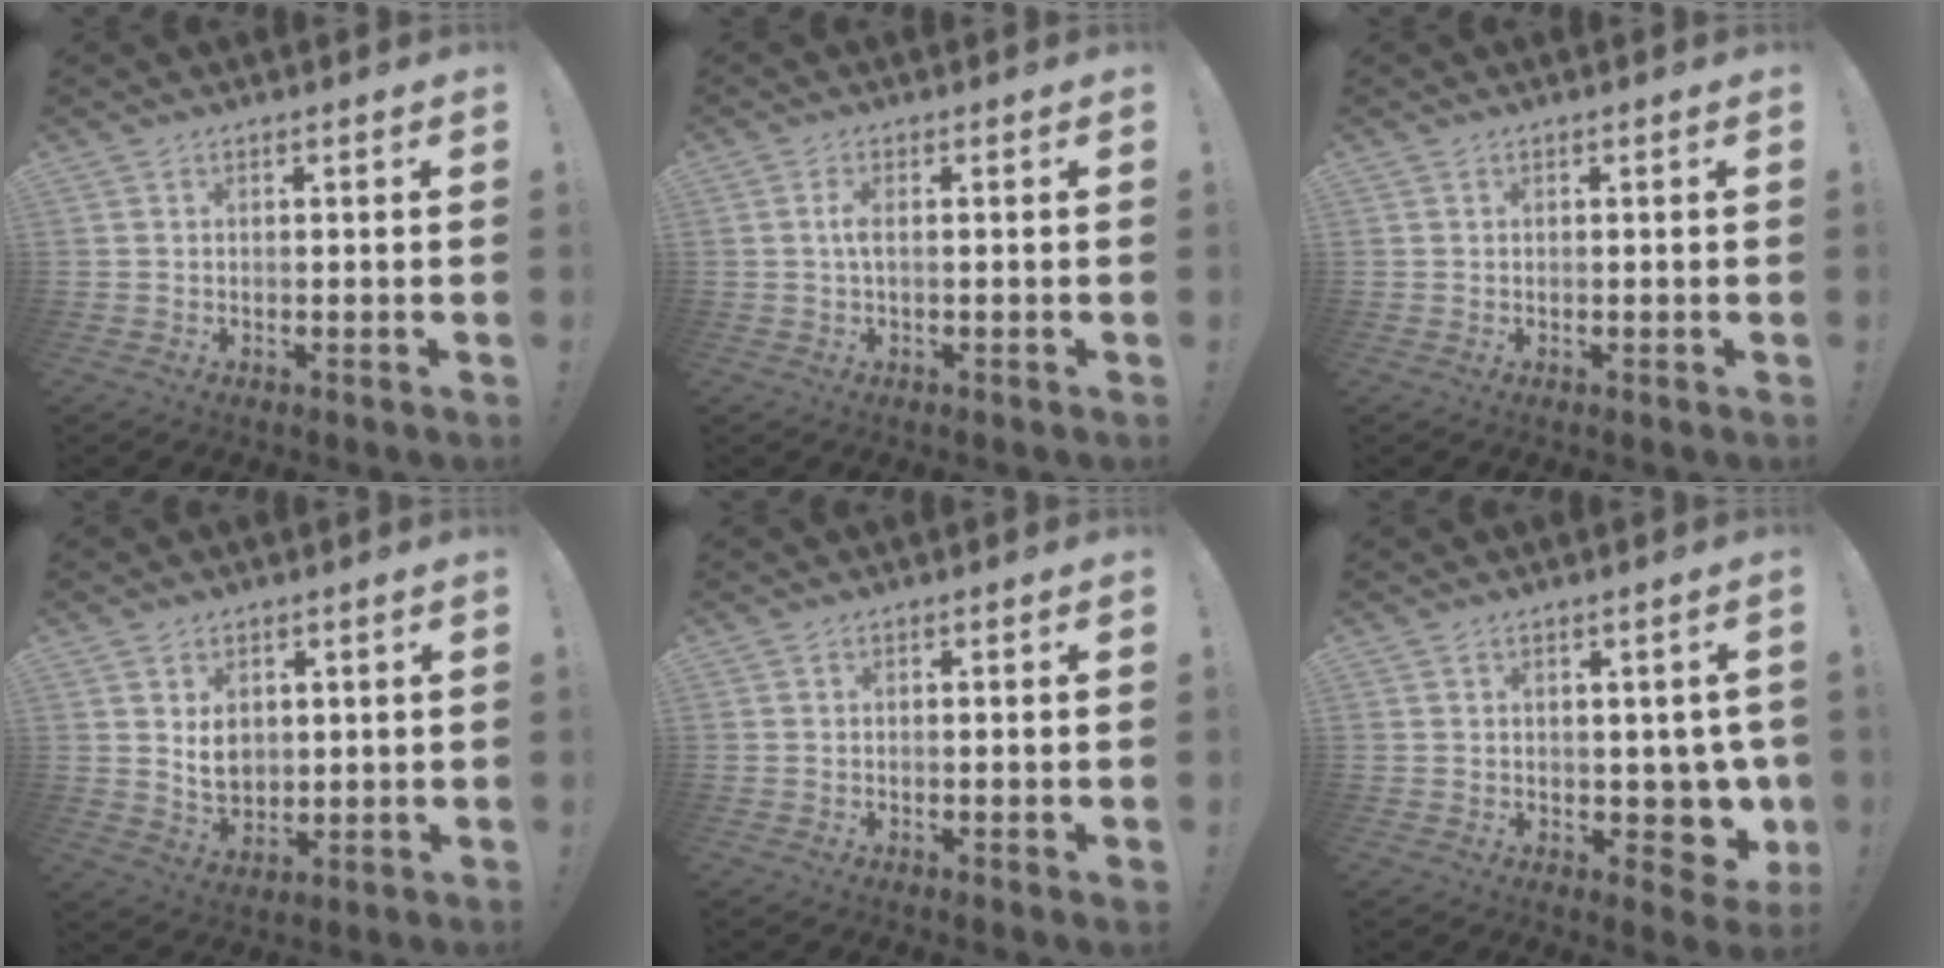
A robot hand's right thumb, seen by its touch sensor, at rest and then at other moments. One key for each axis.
{"total": 2.6, "fx": -0.1, "fy": 0.6, "fz": 2.6, "tx": -0.056, "ty": 0.006, "tz": -0.001}
{"total": 0.0}
{"total": 7.1, "fx": 2.3, "fy": 5.7, "fz": 3.4, "tx": -0.039, "ty": -0.016, "tz": 0.045}
{"total": 0.9, "fx": -0.1, "fy": -0.4, "fz": 0.8, "tx": -0.011, "ty": -0.003, "tz": -0.002}
{"total": 7.0, "fx": 0.5, "fy": 5.3, "fz": 4.6, "tx": -0.038, "ty": -0.012, "tz": 0.023}